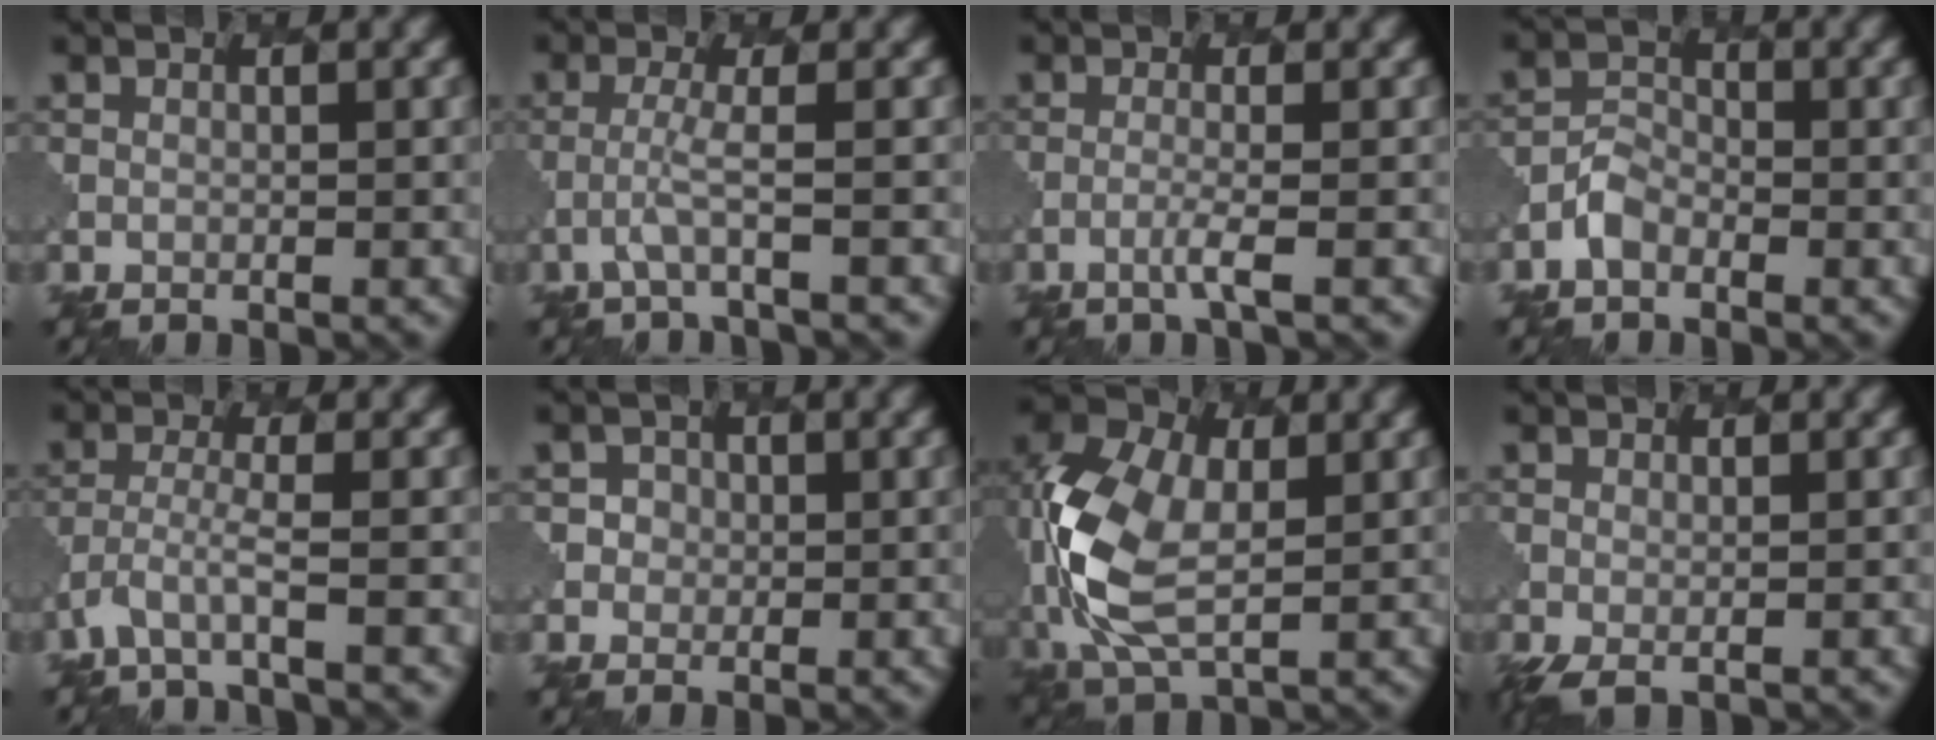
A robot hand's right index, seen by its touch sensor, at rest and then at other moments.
{"total": 1.9, "force": [-0.9, 0.0, 1.6], "torque": [-0.035, 0.002, -0.027]}
{"total": 1.5, "force": [-0.7, 0.1, 1.3], "torque": [-0.022, 0.002, -0.023]}
{"total": 2.0, "force": [-1.3, 1.4, 0.7], "torque": [-0.017, 0.004, -0.030]}
{"total": 2.6, "force": [-1.9, 0.4, 1.8], "torque": [-0.046, -0.012, -0.045]}
{"total": 2.2, "force": [0.0, 2.2, 0.1], "torque": [0.010, 0.008, -0.006]}
{"total": 10.5, "force": [-0.1, 6.8, 8.0], "torque": [-0.201, -0.001, -0.008]}
{"total": 1.4, "force": [-0.6, 0.5, 1.1], "torque": [-0.033, -0.008, -0.008]}